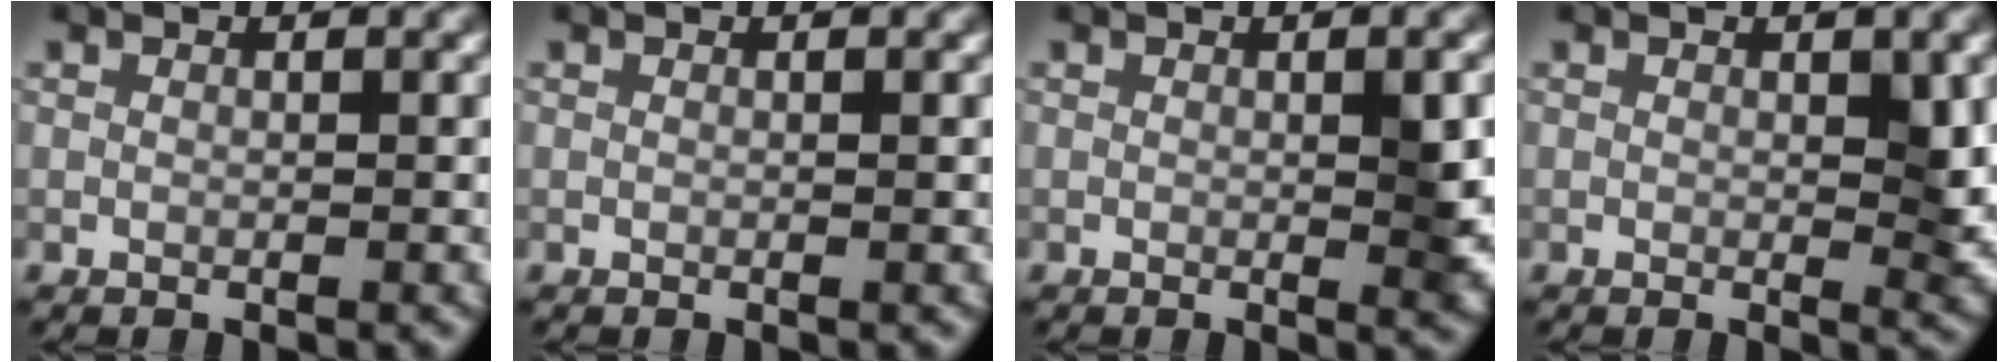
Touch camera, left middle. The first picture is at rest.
{"total": 0.0}
{"total": 2.5, "force": [0.0, 0.3, 2.5], "torque": [-0.034, -0.003, 0.000]}
{"total": 2.6, "force": [0.3, 0.8, 2.4], "torque": [-0.029, -0.006, 0.004]}